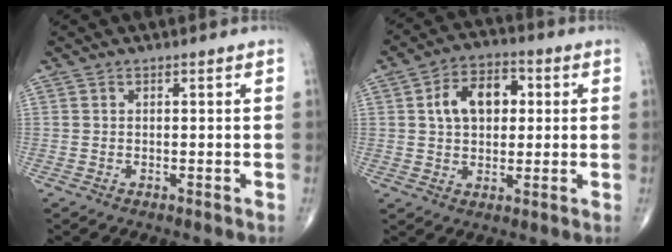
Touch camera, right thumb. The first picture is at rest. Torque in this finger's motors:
{"motor_torque": [-0.48, 0.82, 0.59, 0.17, 0.09]}